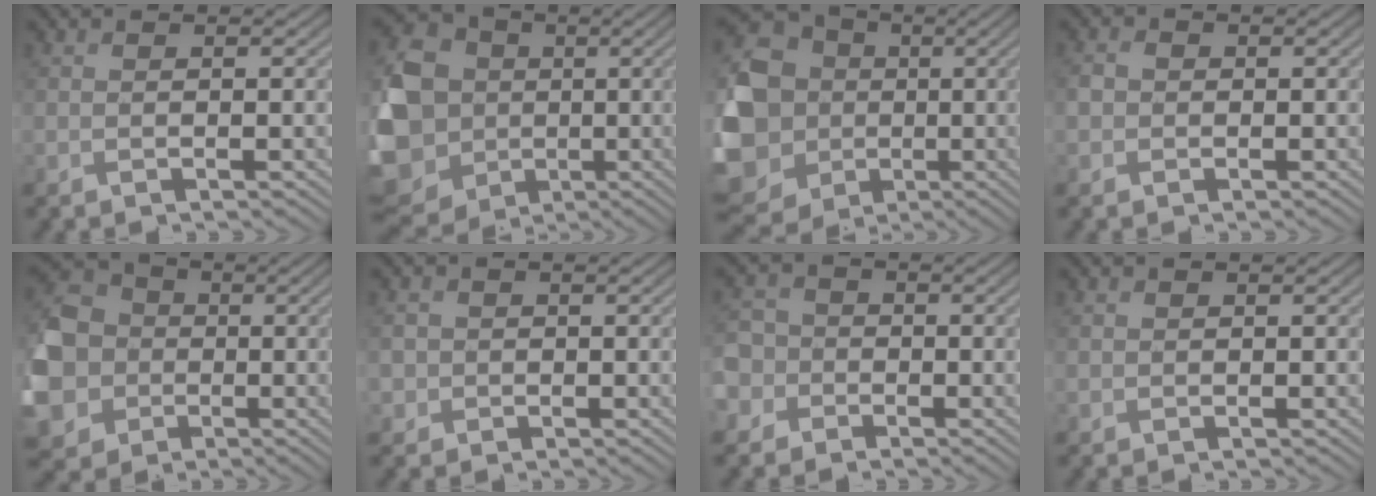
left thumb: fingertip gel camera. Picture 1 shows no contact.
{"total": 17.7, "force": [-1.7, 15.8, 7.7], "torque": [-0.230, -0.015, -0.041]}
{"total": 21.7, "force": [-4.0, 20.1, 7.2], "torque": [-0.228, 0.006, -0.066]}
{"total": 1.6, "force": [-0.3, 1.5, 0.4], "torque": [-0.010, 0.004, -0.012]}
{"total": 16.5, "force": [-3.4, 14.7, 6.7], "torque": [-0.224, -0.035, -0.089]}
{"total": 2.4, "force": [0.1, 2.4, 0.0], "torque": [-0.001, 0.003, -0.007]}
{"total": 6.3, "force": [-2.2, 5.7, 1.5], "torque": [-0.059, -0.005, -0.074]}
{"total": 0.7, "force": [0.3, 0.5, -0.3], "torque": [0.010, -0.001, 0.001]}